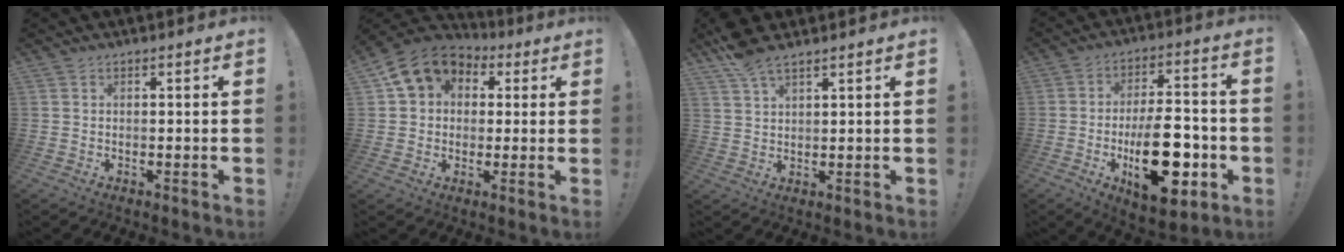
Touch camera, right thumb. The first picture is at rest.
{"total": 12.5, "force": [5.2, 9.9, 5.5], "torque": [-0.088, -0.014, 0.104]}
{"total": 6.8, "force": [5.0, 2.3, 4.1], "torque": [-0.077, -0.023, 0.096]}
{"total": 21.8, "force": [-6.0, 10.2, 18.3], "torque": [-0.299, 0.025, -0.084]}